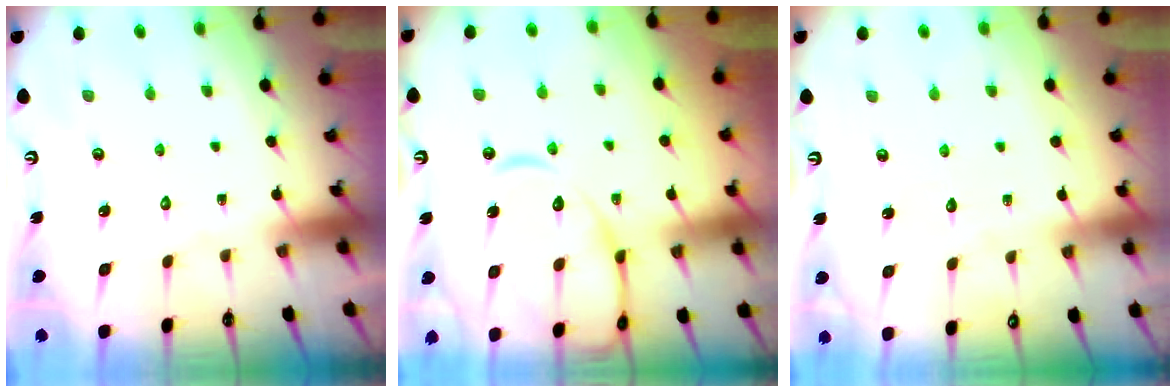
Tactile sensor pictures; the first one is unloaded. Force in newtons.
{"total": 15.1, "press": 15.0, "slide": 1.4}
{"total": 3.0, "press": 3.0, "slide": 0.3}